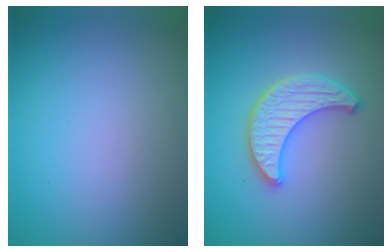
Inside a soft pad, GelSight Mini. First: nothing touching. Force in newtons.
{"total": 3.9, "press": 3.7, "slide": 1.2}